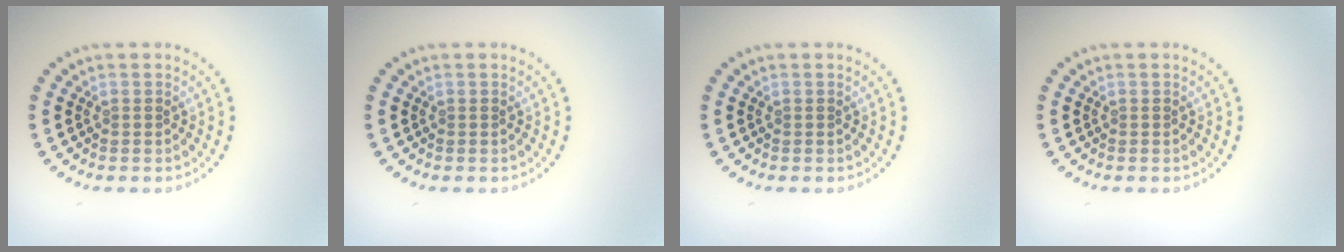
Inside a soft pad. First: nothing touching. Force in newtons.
{"total": 0.0}
{"total": 0.0}
{"total": 0.0}